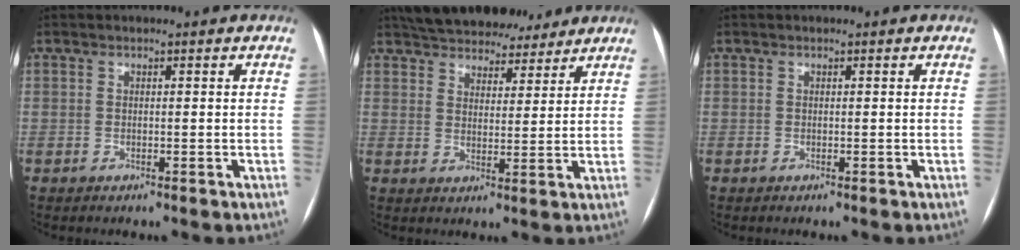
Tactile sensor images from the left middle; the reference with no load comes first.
{"total": 15.5, "force": [13.6, 5.4, 5.1], "torque": [-0.086, 0.025, 0.194]}
{"total": 0.0}